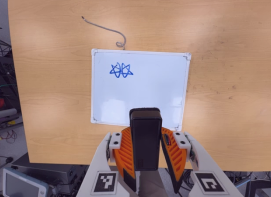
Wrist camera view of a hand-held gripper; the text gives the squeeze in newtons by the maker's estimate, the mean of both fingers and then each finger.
{"total": 6.4, "left": 5.5, "right": 7.3}